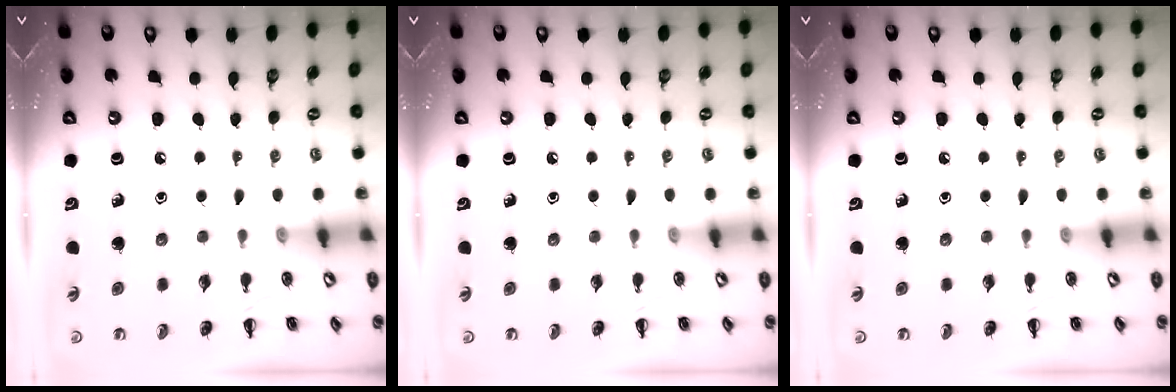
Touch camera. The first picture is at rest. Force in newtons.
{"total": 0.0}
{"total": 0.0}